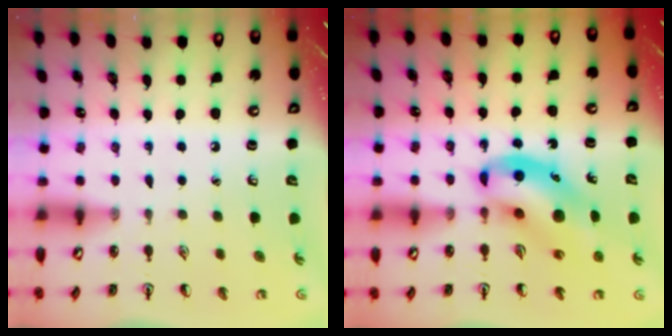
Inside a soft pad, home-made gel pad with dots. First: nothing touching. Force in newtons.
{"total": 12.1, "press": 11.6, "slide": 3.3}